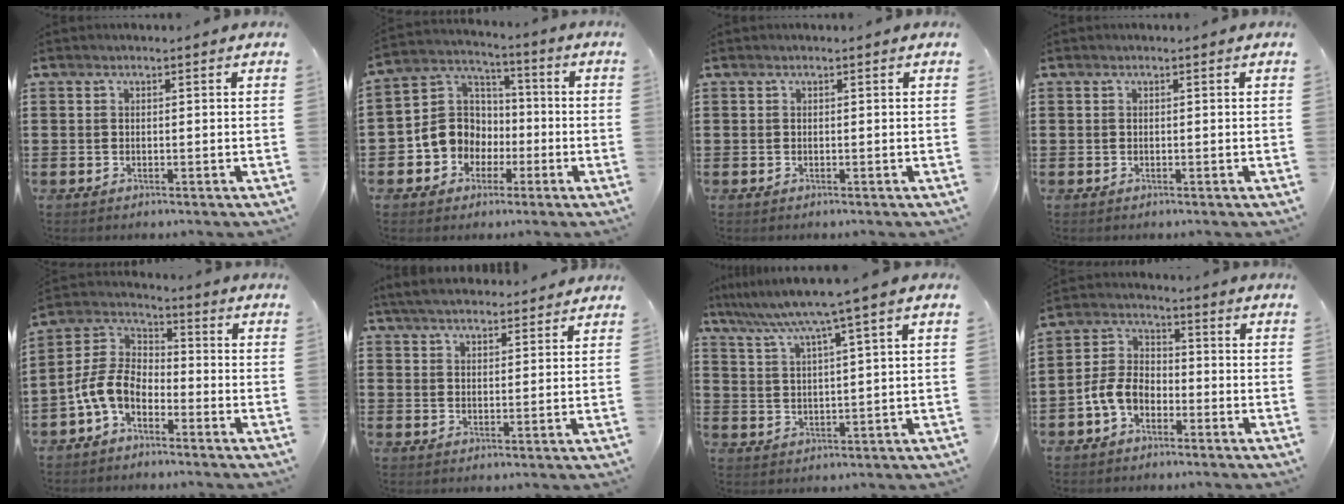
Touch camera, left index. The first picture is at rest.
{"total": 8.2, "force": [-1.9, 7.7, 1.9], "torque": [-0.086, 0.007, -0.039]}
{"total": 0.0}
{"total": 0.0}
{"total": 7.1, "force": [-3.8, 4.1, 4.4], "torque": [-0.130, -0.009, -0.088]}
{"total": 4.7, "force": [4.5, 0.8, 1.4], "torque": [-0.039, -0.008, 0.083]}
{"total": 6.0, "force": [4.6, -0.9, 3.8], "torque": [-0.091, -0.025, 0.072]}
{"total": 5.7, "force": [-3.1, 3.6, 3.2], "torque": [-0.094, 0.004, -0.070]}